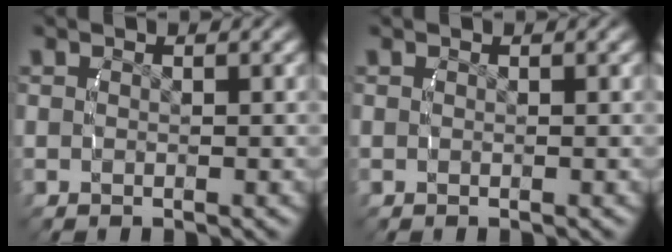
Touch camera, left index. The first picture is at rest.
{"total": 0.0}